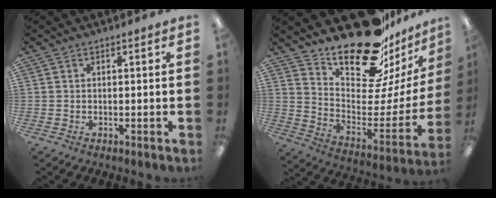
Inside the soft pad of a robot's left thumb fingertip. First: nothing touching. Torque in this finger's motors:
{"motor_torque": [1.34, 1.33, 1.40, -1.37, 0.28]}